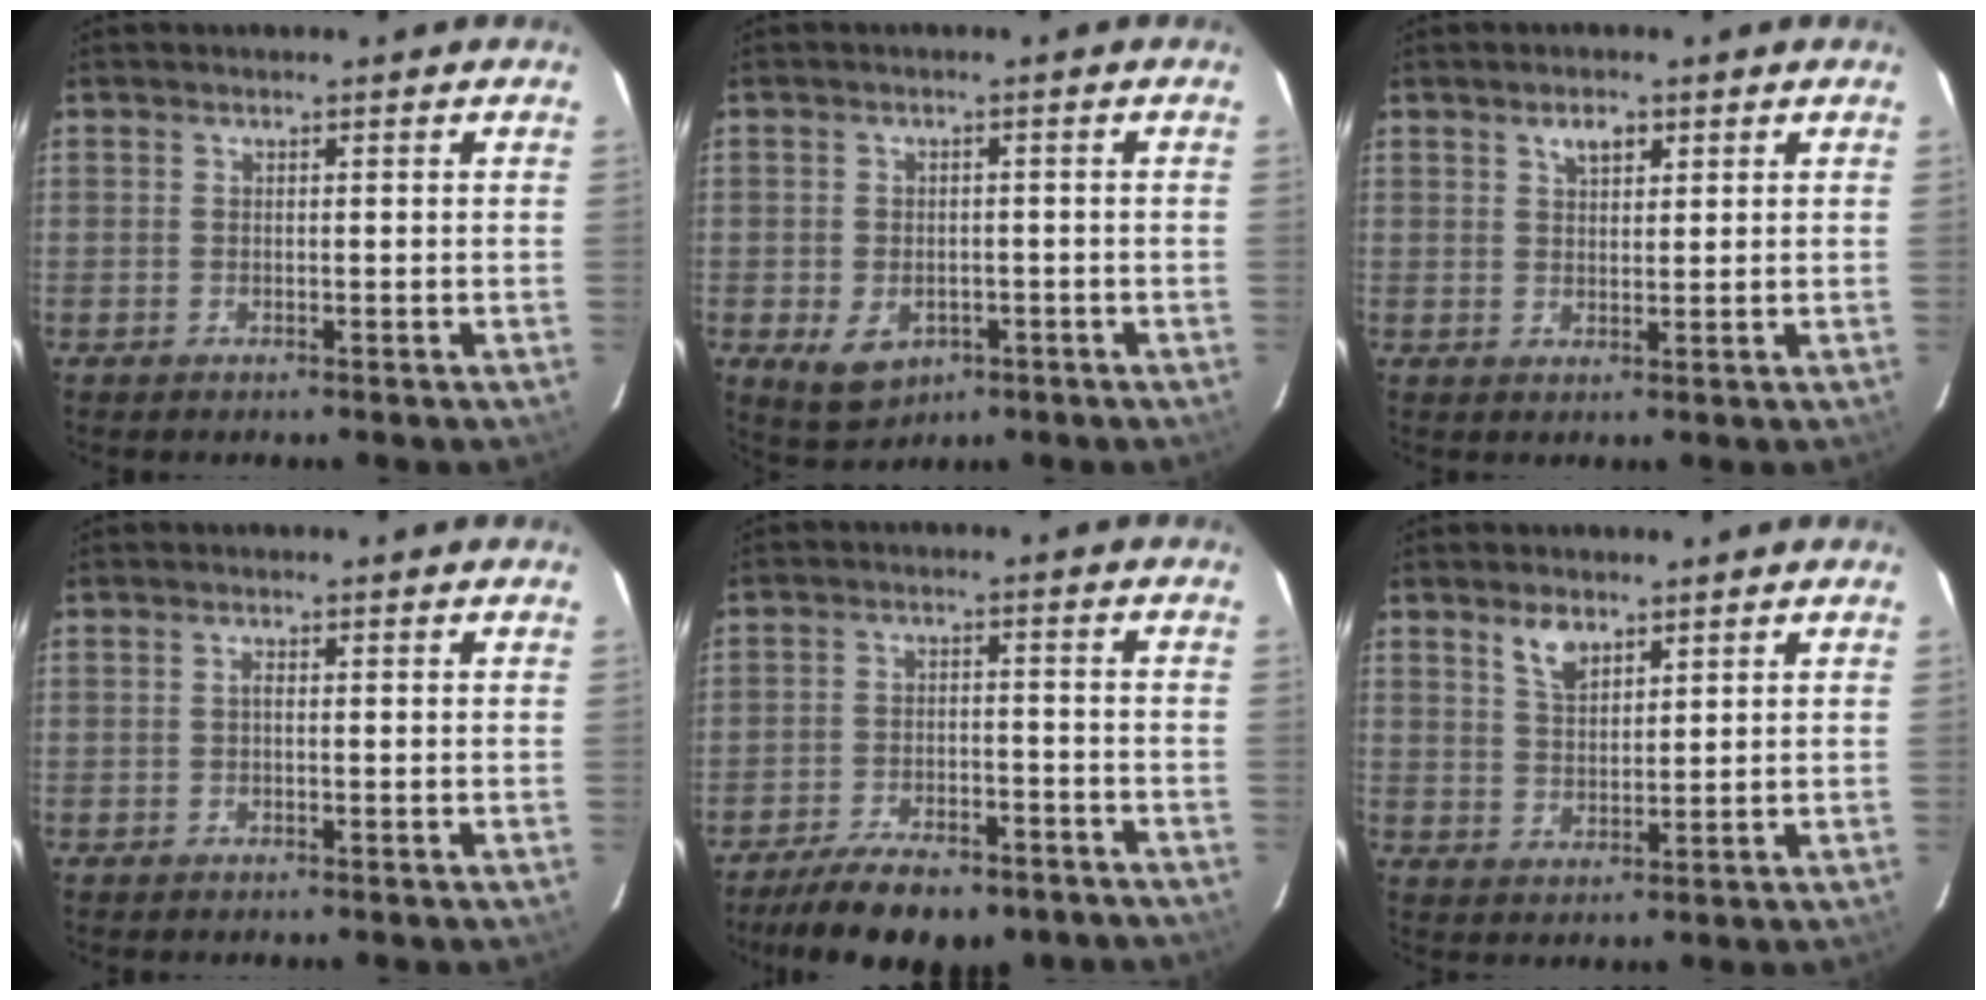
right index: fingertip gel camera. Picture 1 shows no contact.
{"total": 6.9, "force": [-2.7, 5.2, 3.6], "torque": [-0.082, -0.007, -0.027]}
{"total": 3.2, "force": [1.8, 1.7, 2.0], "torque": [-0.032, 0.007, 0.032]}
{"total": 0.6, "force": [-0.2, 0.2, 0.5], "torque": [-0.008, 0.004, -0.004]}
{"total": 16.0, "force": [-12.6, 5.8, 8.0], "torque": [-0.164, -0.016, -0.179]}
{"total": 4.6, "force": [3.1, 2.1, 2.6], "torque": [-0.047, 0.004, 0.060]}